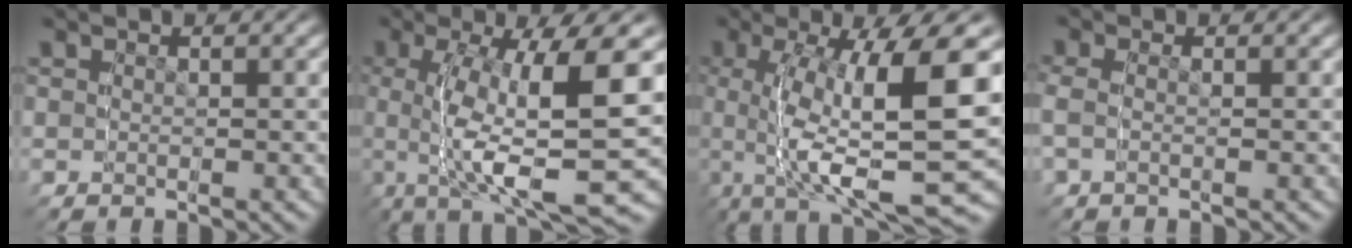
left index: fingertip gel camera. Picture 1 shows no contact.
{"total": 7.3, "force": [0.8, 0.8, 7.2], "torque": [-0.117, 0.051, 0.005]}
{"total": 9.5, "force": [0.8, 1.9, 9.3], "torque": [-0.138, 0.050, 0.008]}
{"total": 1.9, "force": [-1.2, -1.5, 0.2], "torque": [-0.005, 0.005, -0.021]}